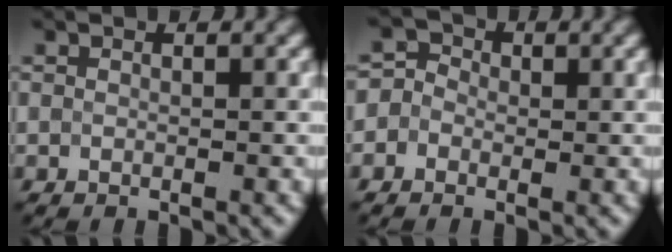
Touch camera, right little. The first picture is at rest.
{"total": 2.4, "force": [-0.2, 2.3, 0.8], "torque": [0.001, 0.012, -0.029]}